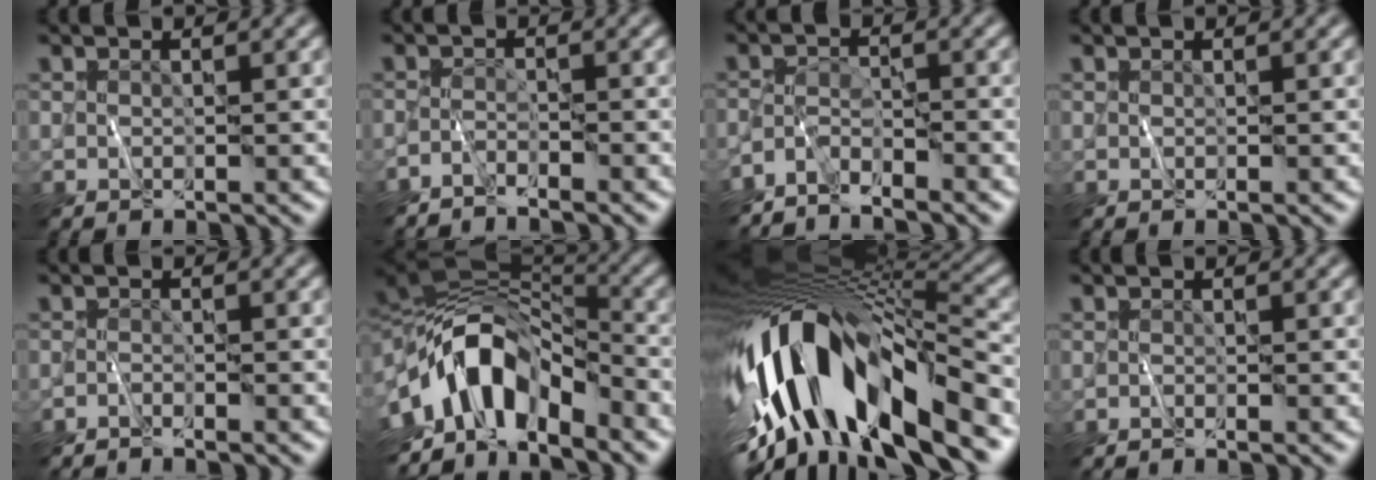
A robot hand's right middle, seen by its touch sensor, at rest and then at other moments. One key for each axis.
{"total": 1.8, "fx": -1.7, "fy": 0.0, "fz": 0.4, "tx": -0.010, "ty": 0.001, "tz": -0.041}
{"total": 2.9, "fx": -2.7, "fy": 0.5, "fz": 1.0, "tx": -0.018, "ty": 0.002, "tz": -0.062}
{"total": 0.0}
{"total": 1.2, "fx": -1.2, "fy": -0.1, "fz": 0.1, "tx": -0.003, "ty": 0.000, "tz": -0.028}
{"total": 12.4, "fx": -5.0, "fy": 6.7, "fz": 9.2, "tx": -0.155, "ty": 0.007, "tz": -0.097}
{"total": 15.8, "fx": -4.1, "fy": 6.9, "fz": 13.6, "tx": -0.247, "ty": -0.001, "tz": -0.063}
{"total": 0.6, "fx": -0.6, "fy": -0.1, "fz": 0.0, "tx": 0.000, "ty": 0.001, "tz": -0.013}